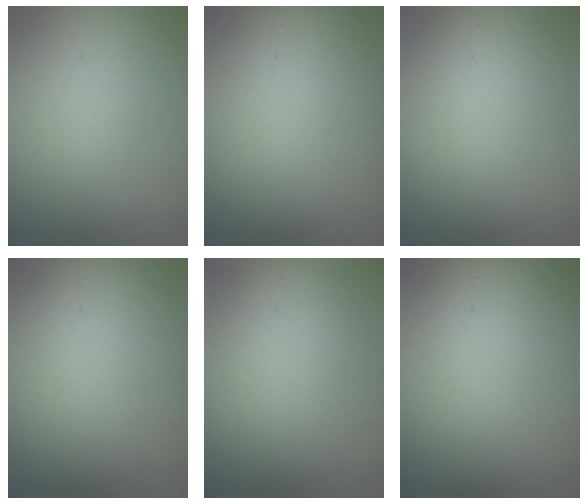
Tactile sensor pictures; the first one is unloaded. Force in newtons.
{"total": 11.1, "press": 11.0, "slide": 1.2}
{"total": 6.7, "press": 6.7, "slide": 0.4}
{"total": 9.5, "press": 9.5, "slide": 0.5}
{"total": 5.3, "press": 5.3, "slide": 0.5}
{"total": 21.4, "press": 21.4, "slide": 0.7}